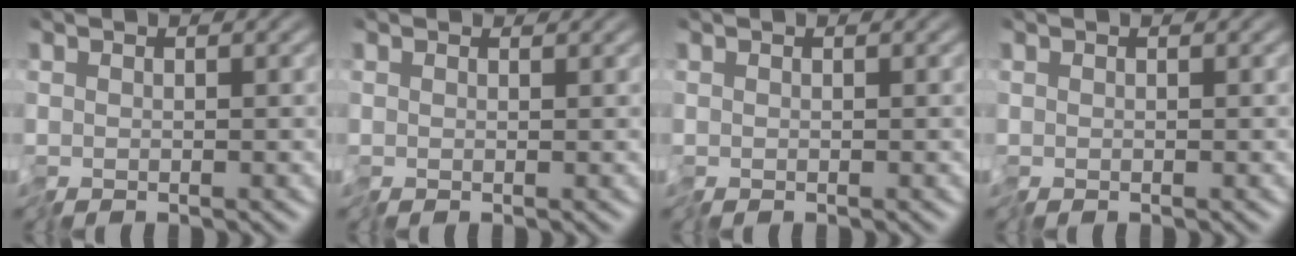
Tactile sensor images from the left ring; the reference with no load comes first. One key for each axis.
{"total": 0.5, "fx": 0.5, "fy": 0.2, "fz": 0.1, "tx": 0.000, "ty": 0.006, "tz": 0.007}
{"total": 0.0}
{"total": 0.0}